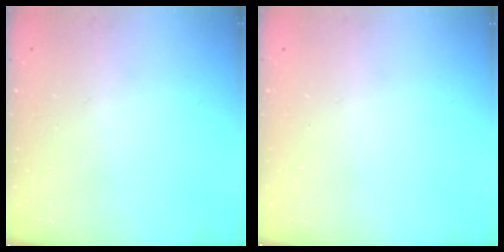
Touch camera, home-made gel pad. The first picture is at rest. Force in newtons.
{"total": 0.0}